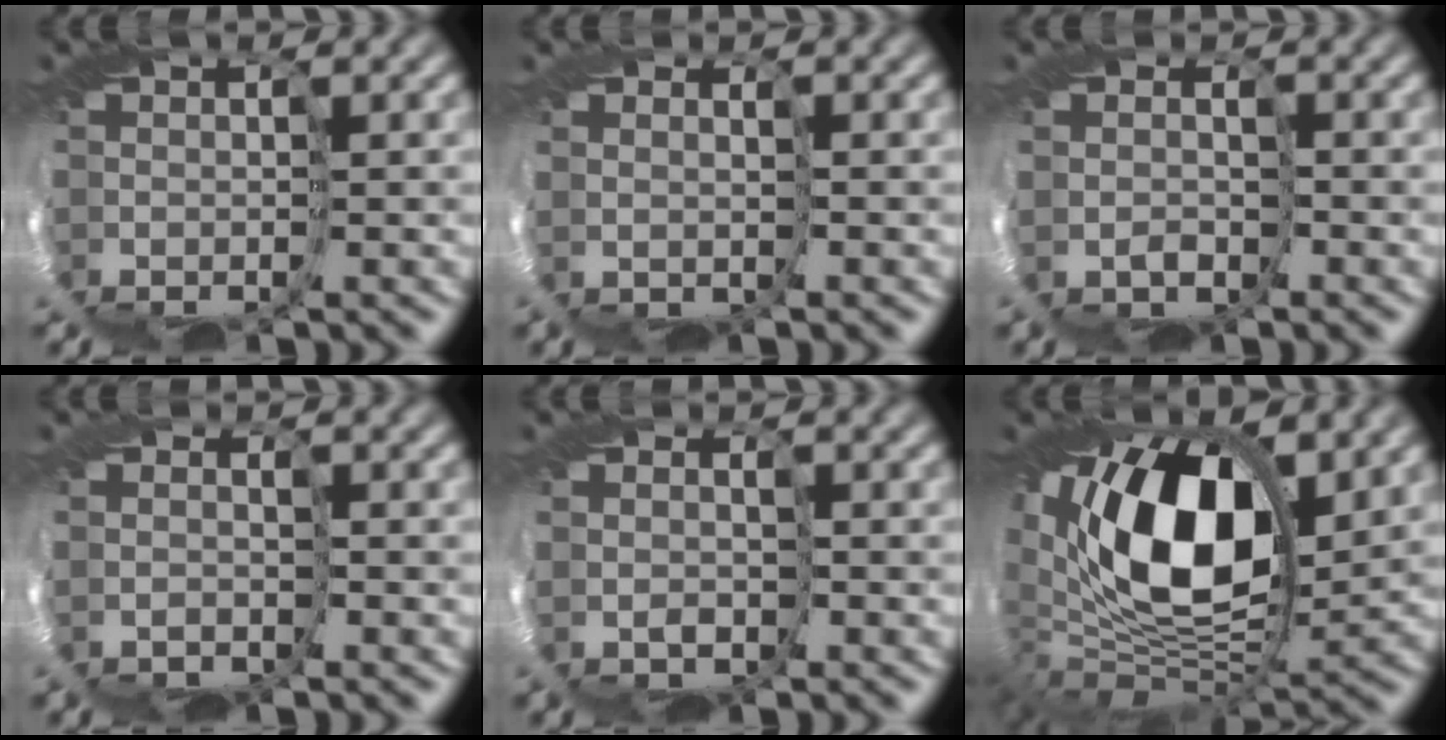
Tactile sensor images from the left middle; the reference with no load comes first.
{"total": 1.6, "force": [1.5, 0.0, -0.6], "torque": [0.005, -0.008, 0.033]}
{"total": 2.0, "force": [1.4, -0.5, -1.3], "torque": [0.032, 0.003, 0.016]}
{"total": 1.5, "force": [1.1, -0.2, -0.9], "torque": [0.024, -0.003, 0.021]}
{"total": 2.0, "force": [1.8, -0.1, -1.0], "torque": [0.015, -0.001, 0.031]}
{"total": 12.0, "force": [5.3, 5.7, 9.1], "torque": [-0.172, -0.003, 0.087]}